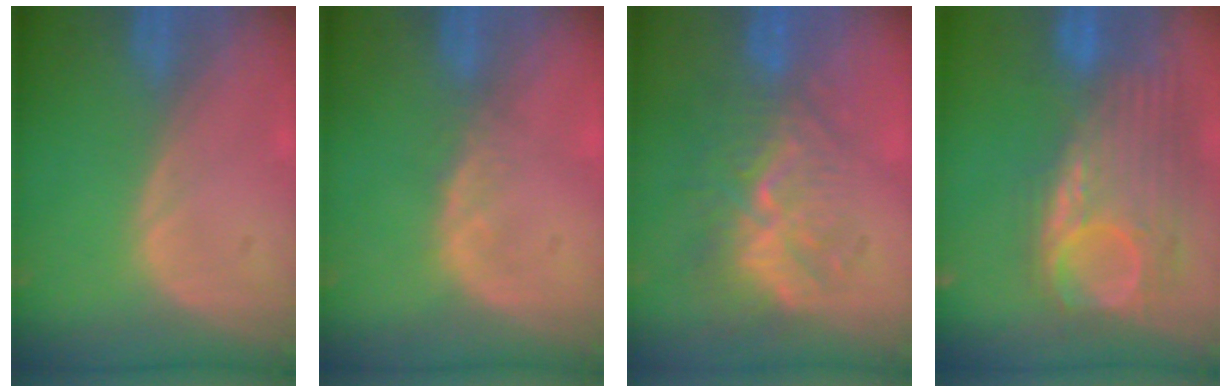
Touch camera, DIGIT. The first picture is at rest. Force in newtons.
{"total": 1.4, "press": 1.4, "slide": 0.2}
{"total": 9.8, "press": 8.5, "slide": 4.8}
{"total": 11.9, "press": 10.4, "slide": 5.8}